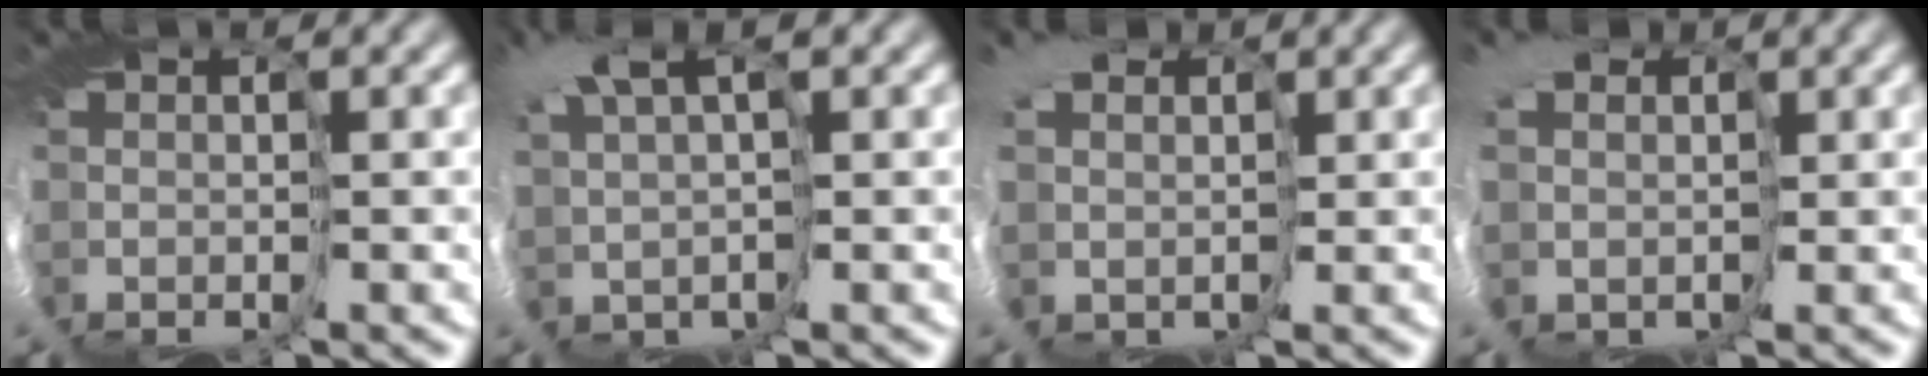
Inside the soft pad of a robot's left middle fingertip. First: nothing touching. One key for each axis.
{"total": 3.7, "fx": 2.1, "fy": 1.2, "fz": 2.8, "tx": -0.080, "ty": -0.001, "tz": 0.026}
{"total": 5.1, "fx": 1.7, "fy": 4.2, "fz": 2.3, "tx": -0.046, "ty": -0.014, "tz": 0.019}
{"total": 5.9, "fx": 1.5, "fy": 4.9, "fz": 2.8, "tx": -0.058, "ty": -0.014, "tz": 0.005}